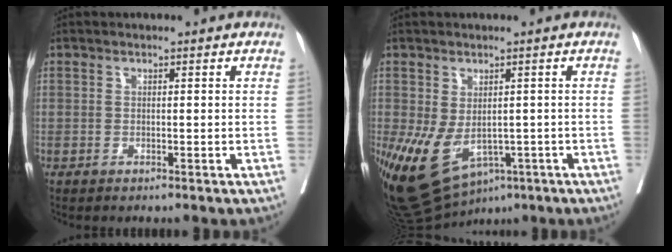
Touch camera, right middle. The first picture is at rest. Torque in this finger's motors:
{"motor_torque": [0.33, -0.26, 1.06, 0.21]}